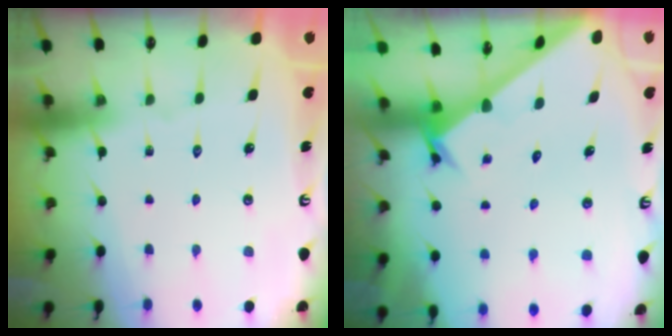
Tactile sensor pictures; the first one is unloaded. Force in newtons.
{"total": 2.6, "press": 2.6, "slide": 0.3}